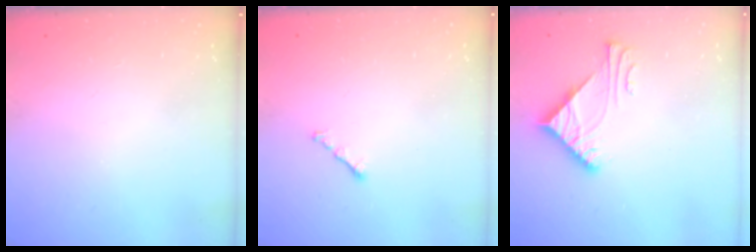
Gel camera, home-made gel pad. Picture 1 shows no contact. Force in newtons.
{"total": 1.2, "press": 1.1, "slide": 0.5}
{"total": 5.8, "press": 5.7, "slide": 0.6}